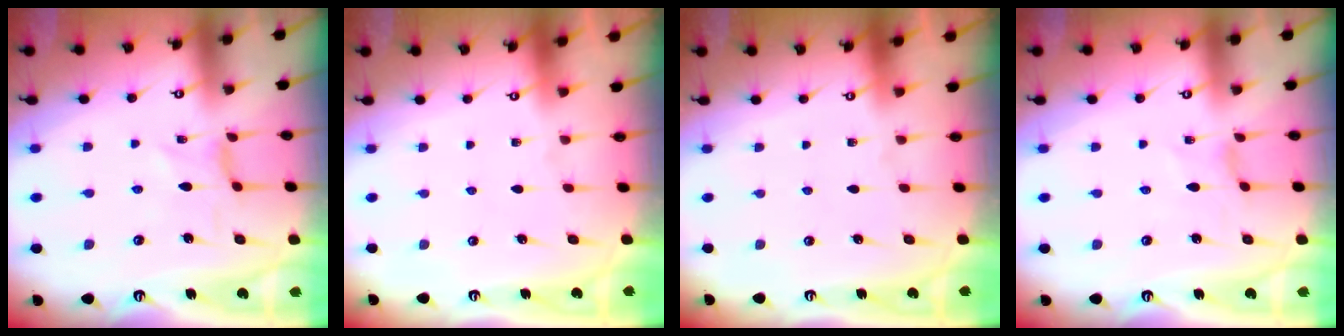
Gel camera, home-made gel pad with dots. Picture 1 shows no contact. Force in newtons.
{"total": 0.0}
{"total": 0.0}
{"total": 1.1, "press": 1.1, "slide": 0.3}